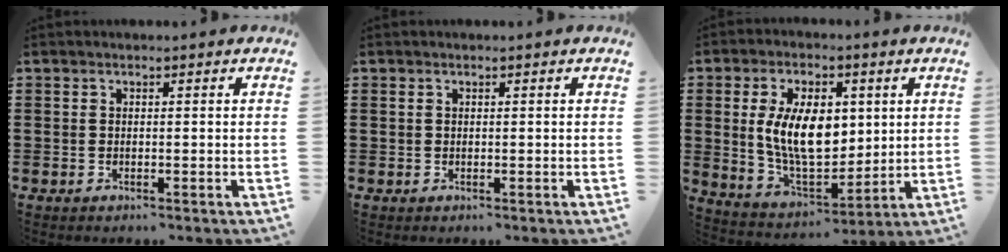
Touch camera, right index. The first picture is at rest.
{"total": 0.0}
{"total": 11.3, "force": [1.7, 6.5, 9.1], "torque": [-0.184, 0.004, 0.029]}